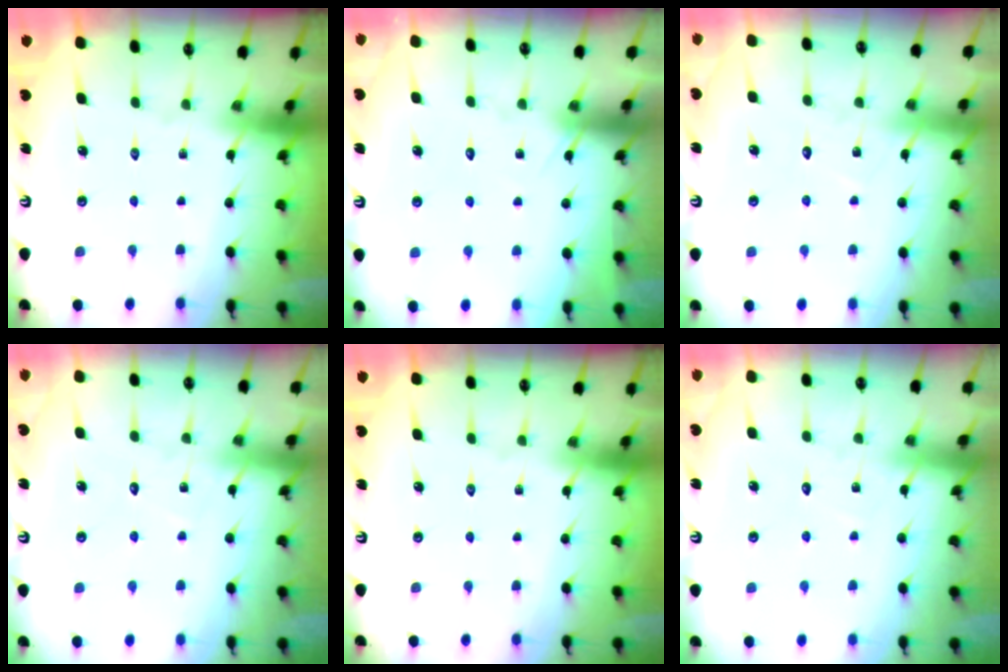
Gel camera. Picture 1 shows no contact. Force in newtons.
{"total": 5.7, "press": 5.7, "slide": 0.5}
{"total": 5.7, "press": 5.7, "slide": 0.6}
{"total": 4.3, "press": 4.3, "slide": 0.3}
{"total": 0.0}
{"total": 3.2, "press": 3.2, "slide": 0.3}